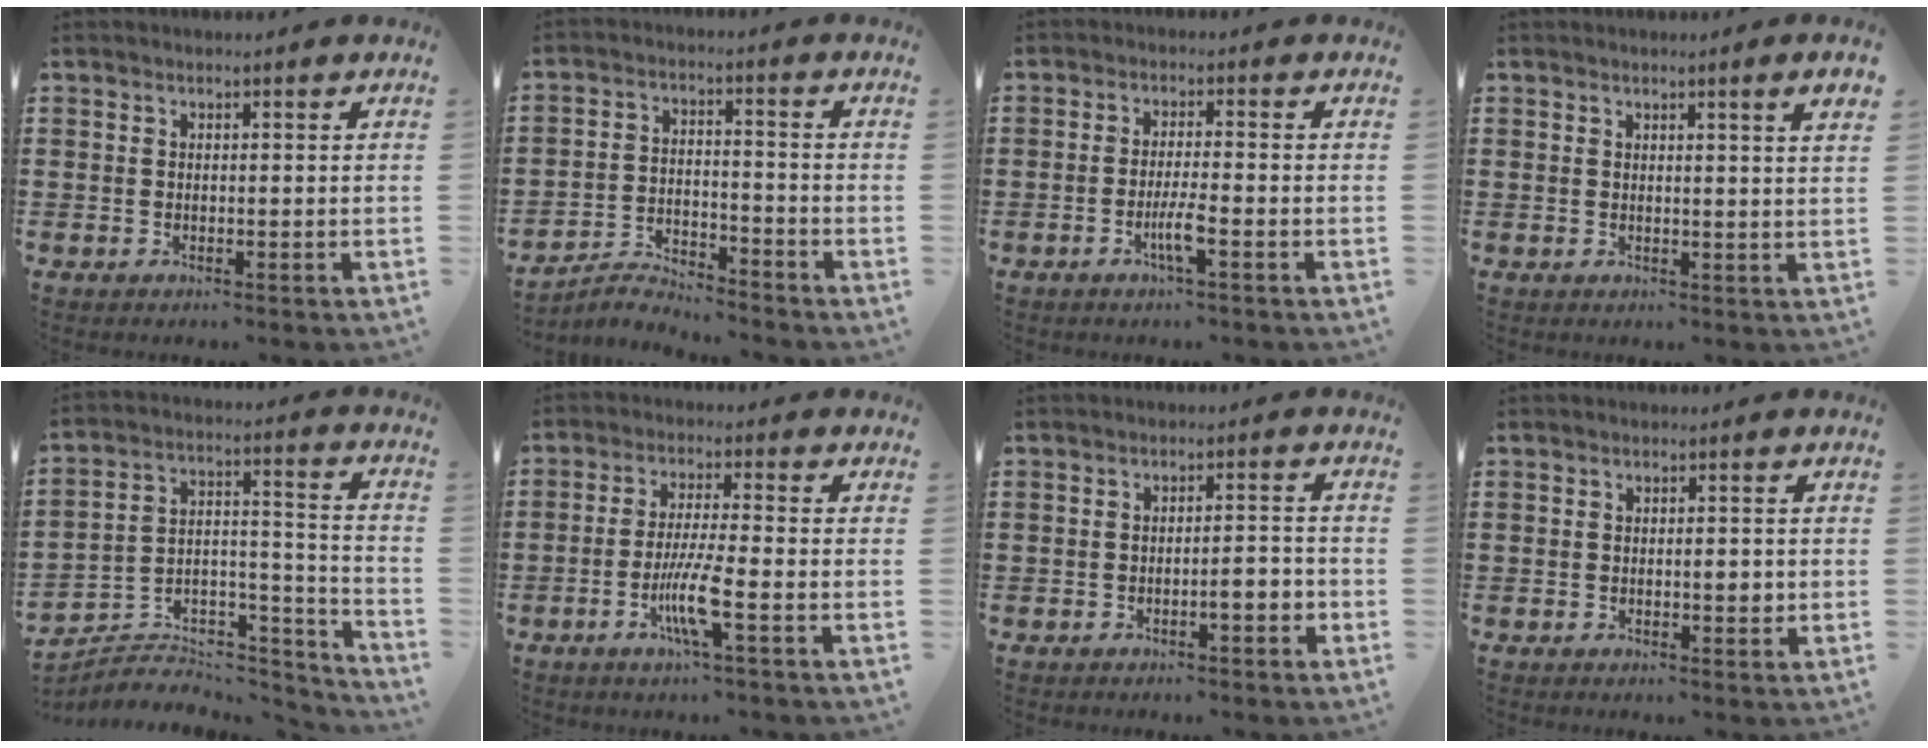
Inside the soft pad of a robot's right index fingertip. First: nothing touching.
{"total": 3.9, "force": [-3.9, 0.2, 0.3], "torque": [-0.013, 0.007, -0.081]}
{"total": 3.8, "force": [-1.8, 0.0, 3.3], "torque": [-0.064, -0.007, -0.036]}
{"total": 2.2, "force": [1.4, -0.5, 1.6], "torque": [-0.032, -0.005, 0.023]}
{"total": 4.3, "force": [-3.5, 2.3, 0.9], "torque": [-0.019, -0.001, -0.072]}
{"total": 7.2, "force": [-2.8, 0.4, 6.6], "torque": [-0.136, -0.018, -0.057]}
{"total": 3.0, "force": [-1.4, 0.6, 2.6], "torque": [-0.046, 0.003, -0.026]}
{"total": 1.8, "force": [-0.1, 0.5, 1.7], "torque": [-0.030, 0.001, -0.003]}